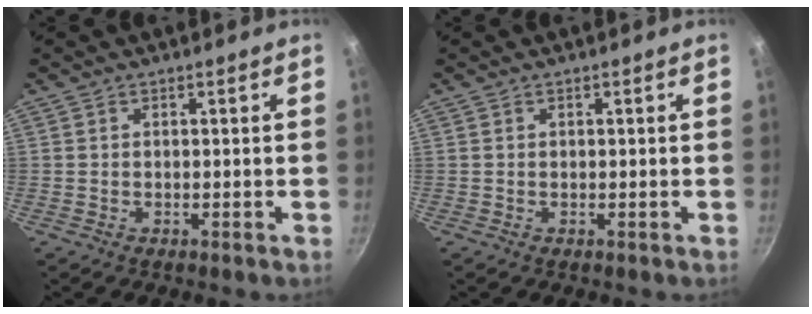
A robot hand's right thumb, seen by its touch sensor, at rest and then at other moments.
{"total": 0.0}